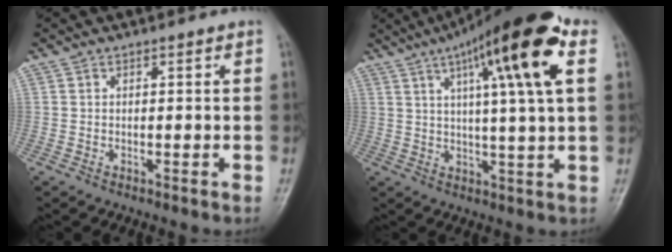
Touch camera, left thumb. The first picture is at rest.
{"total": 18.2, "force": [7.2, 2.6, 16.5], "torque": [-0.250, 0.003, 0.105]}